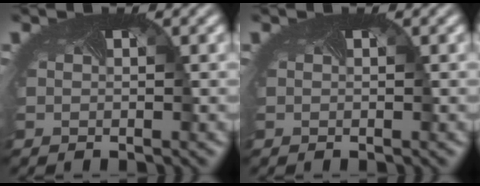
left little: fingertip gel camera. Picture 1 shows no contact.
{"total": 0.0}